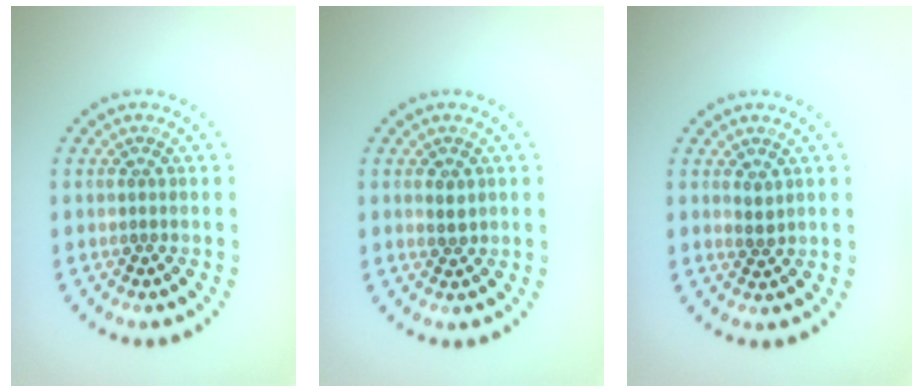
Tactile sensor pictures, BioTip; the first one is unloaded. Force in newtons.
{"total": 1.2, "press": 1.1, "slide": 0.5}
{"total": 1.0, "press": 0.9, "slide": 0.5}